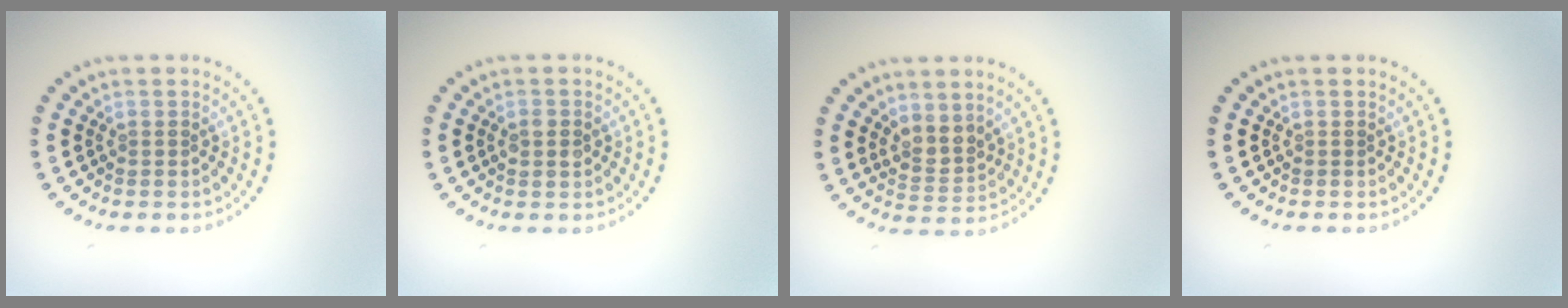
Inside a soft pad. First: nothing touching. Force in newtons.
{"total": 1.8, "press": 1.8, "slide": 0.1}
{"total": 2.3, "press": 1.8, "slide": 1.4}
{"total": 0.0}